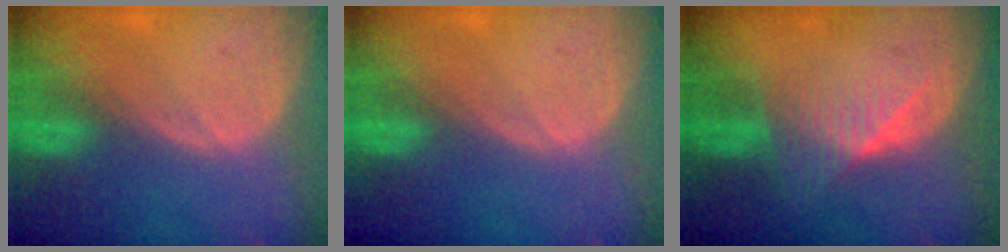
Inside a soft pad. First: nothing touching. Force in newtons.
{"total": 0.0}
{"total": 6.3, "press": 5.9, "slide": 2.3}